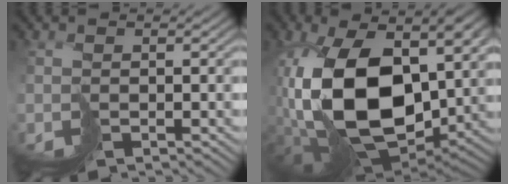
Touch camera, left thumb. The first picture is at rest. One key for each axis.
{"total": 19.0, "fx": 3.1, "fy": 11.6, "fz": 14.7, "tx": -0.322, "ty": -0.038, "tz": 0.077}